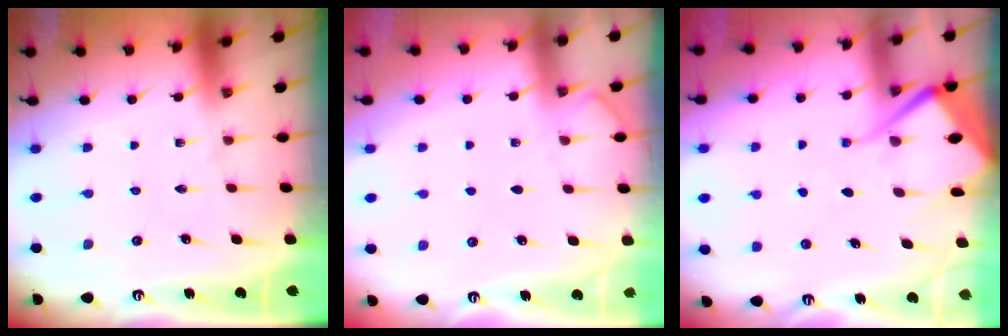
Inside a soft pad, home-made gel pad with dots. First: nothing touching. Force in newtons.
{"total": 3.3, "press": 3.3, "slide": 0.4}
{"total": 8.6, "press": 8.6, "slide": 0.9}